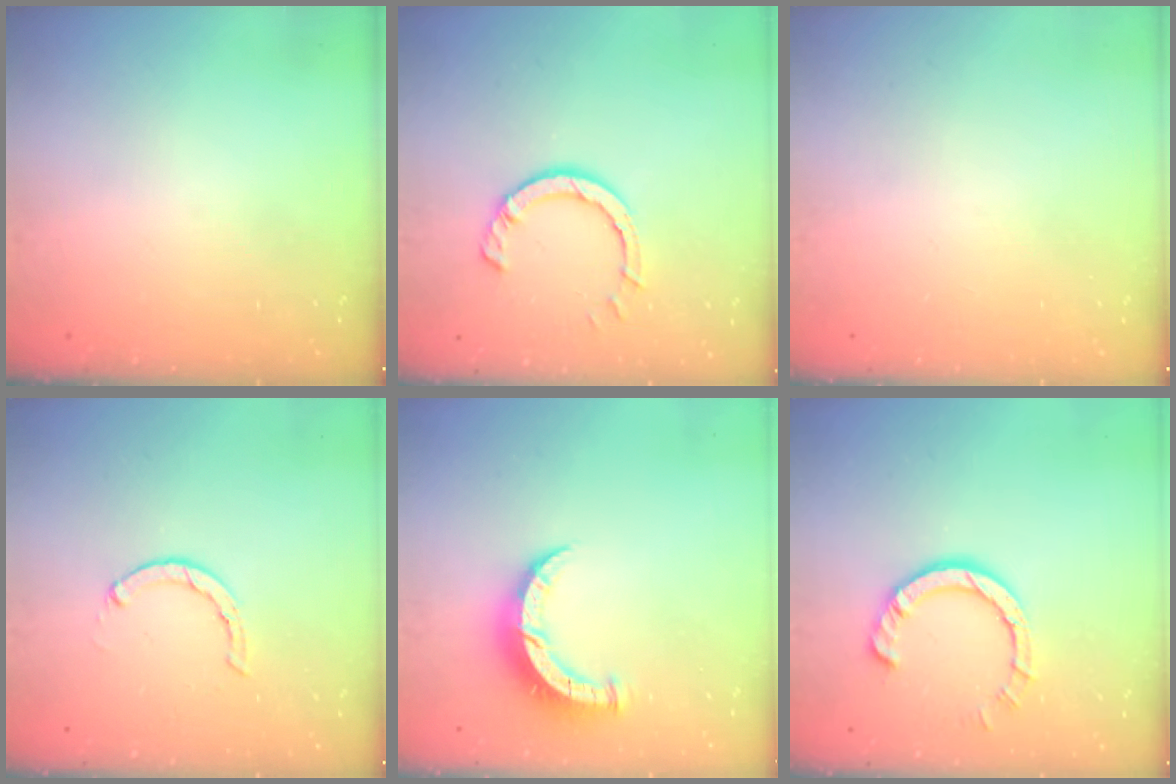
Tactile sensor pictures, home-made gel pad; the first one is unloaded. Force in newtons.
{"total": 5.5, "press": 5.5, "slide": 0.2}
{"total": 0.0}
{"total": 1.5, "press": 1.5, "slide": 0.2}
{"total": 8.0, "press": 7.9, "slide": 1.0}
{"total": 7.5, "press": 7.4, "slide": 0.9}